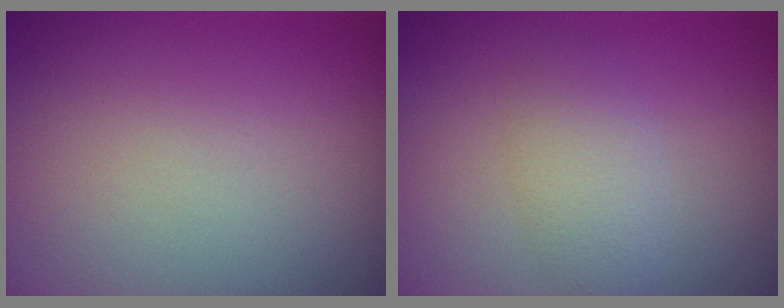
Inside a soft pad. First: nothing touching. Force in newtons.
{"total": 2.7, "press": 2.7, "slide": 0.1}